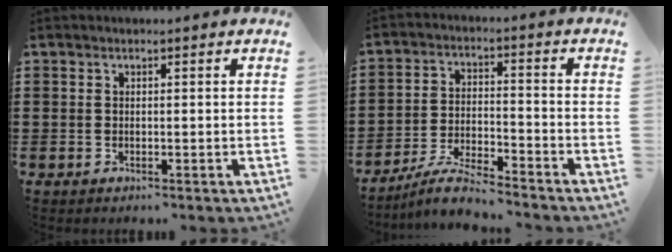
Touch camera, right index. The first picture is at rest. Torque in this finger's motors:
{"motor_torque": [0.32, 1.82, 0.07, 0.00]}